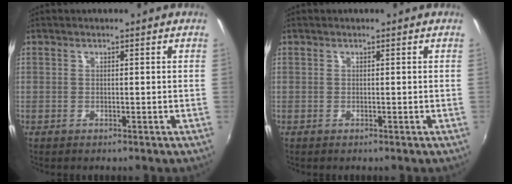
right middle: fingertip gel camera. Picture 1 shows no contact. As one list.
[{"total": 0.0}]